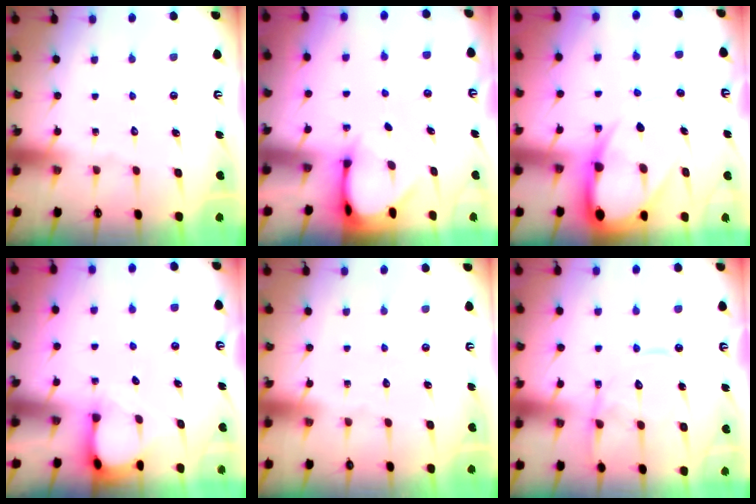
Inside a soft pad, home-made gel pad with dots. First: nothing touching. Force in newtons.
{"total": 3.0, "press": 3.0, "slide": 0.2}
{"total": 12.3, "press": 12.3, "slide": 1.2}
{"total": 3.1, "press": 3.1, "slide": 0.2}
{"total": 0.0}
{"total": 13.1, "press": 13.0, "slide": 1.4}